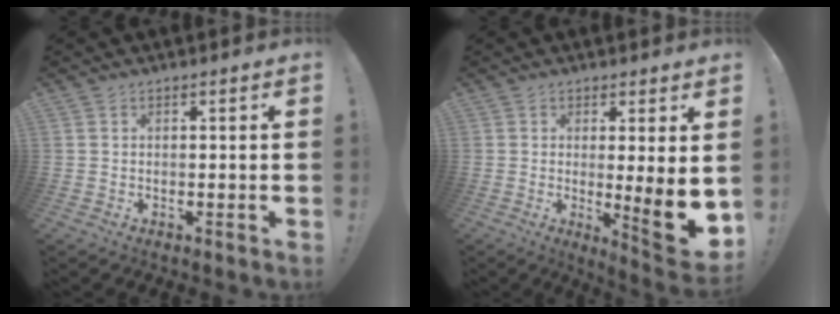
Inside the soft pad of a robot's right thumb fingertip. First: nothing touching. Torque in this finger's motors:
{"motor_torque": [0.43, 0.62, 0.65, 0.64, 0.14]}